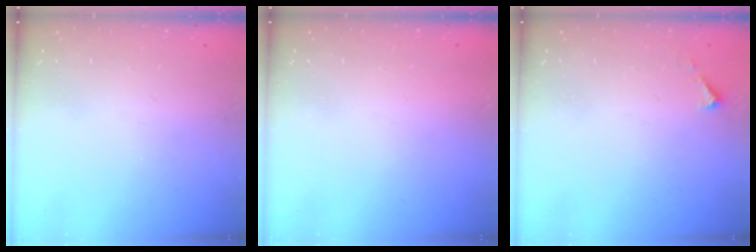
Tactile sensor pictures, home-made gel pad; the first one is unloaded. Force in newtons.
{"total": 1.5, "press": 1.5, "slide": 0.1}
{"total": 2.1, "press": 2.1, "slide": 0.2}